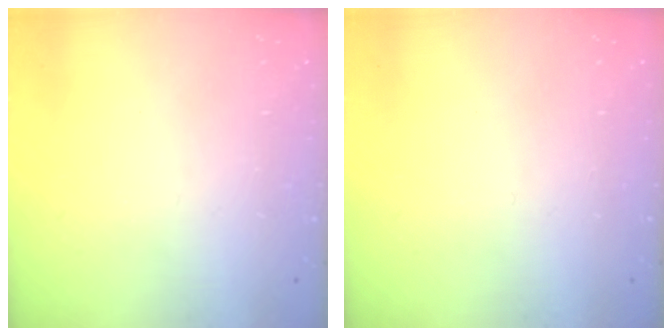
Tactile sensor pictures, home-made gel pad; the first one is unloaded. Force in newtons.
{"total": 0.0}